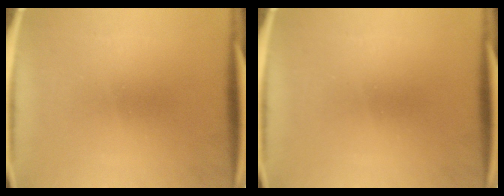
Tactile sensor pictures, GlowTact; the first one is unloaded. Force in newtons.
{"total": 0.0}